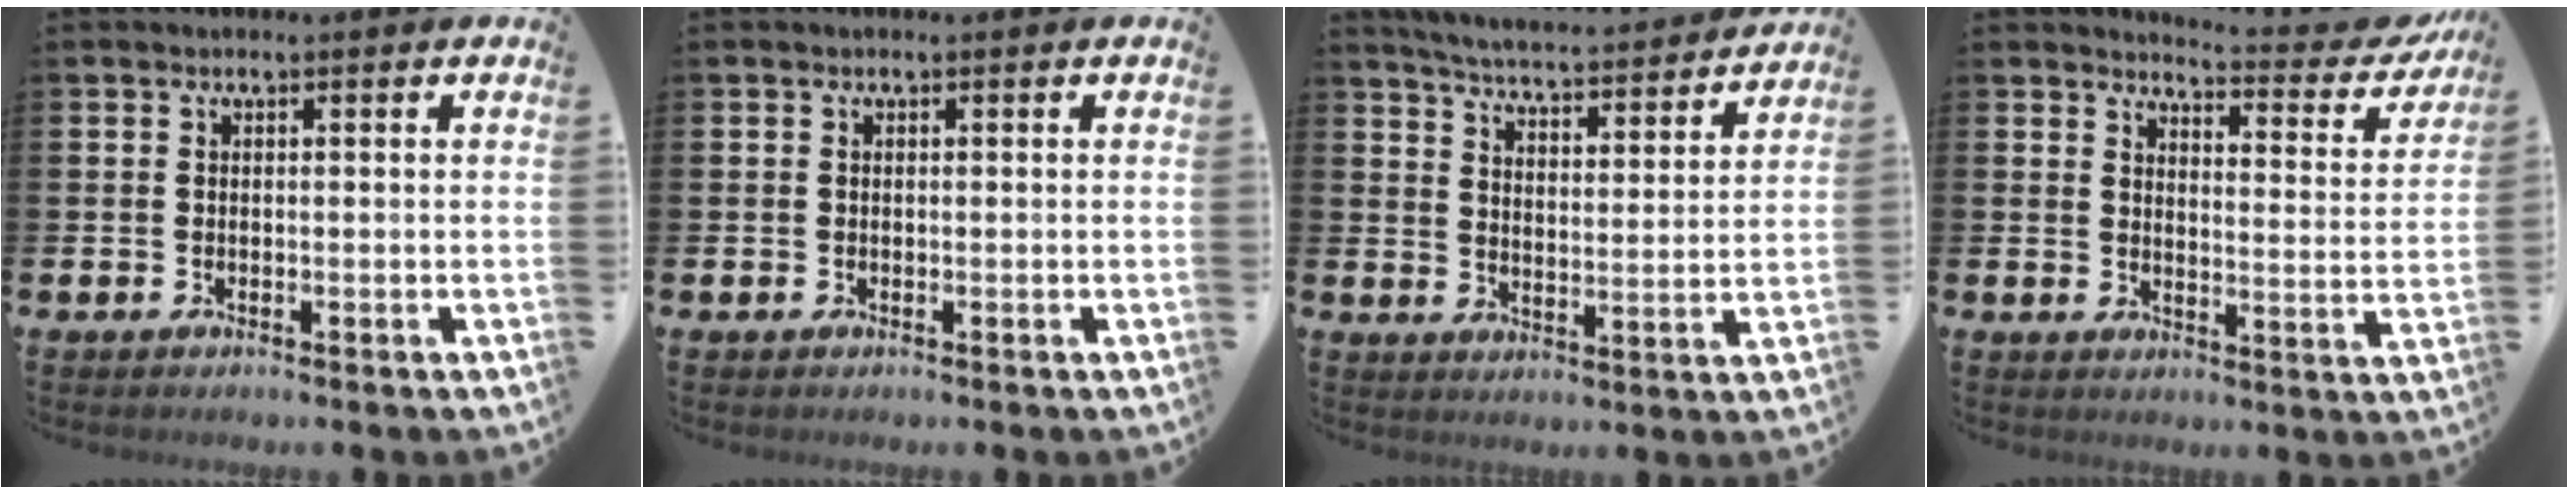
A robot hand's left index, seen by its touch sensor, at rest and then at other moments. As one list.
[{"total": 0.0}, {"total": 5.2, "force": [5.2, 0.1, 0.9], "torque": [-0.042, -0.044, 0.087]}, {"total": 4.1, "force": [4.0, 0.5, 0.9], "torque": [-0.023, -0.038, 0.061]}]